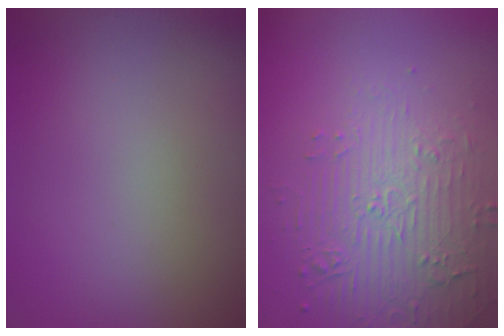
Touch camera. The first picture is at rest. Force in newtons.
{"total": 4.9, "press": 3.6, "slide": 3.4}